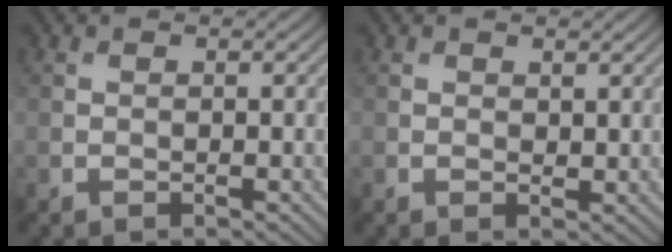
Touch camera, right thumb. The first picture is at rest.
{"total": 1.0, "force": [0.7, 0.5, 0.4], "torque": [-0.006, -0.003, 0.014]}